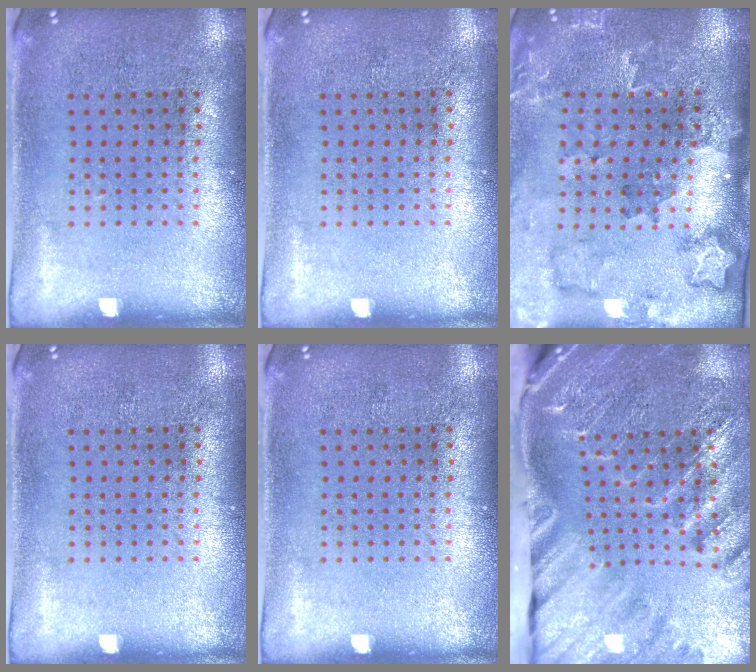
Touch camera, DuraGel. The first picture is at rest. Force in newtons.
{"total": 0.0}
{"total": 1.9, "press": 1.8, "slide": 0.4}
{"total": 0.0}
{"total": 0.0}
{"total": 3.3, "press": 3.1, "slide": 0.9}